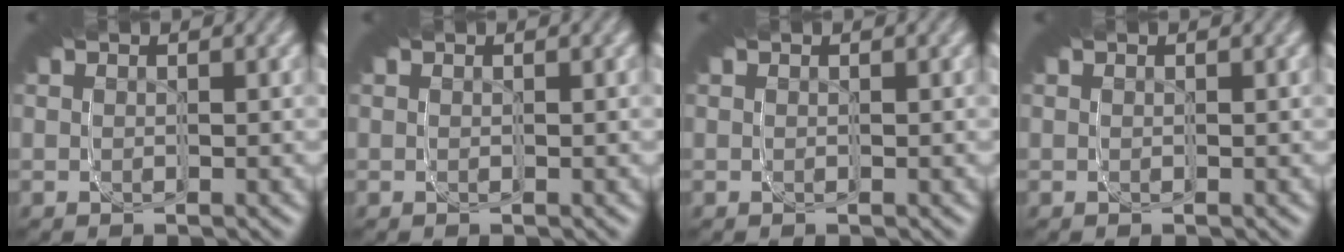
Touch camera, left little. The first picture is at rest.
{"total": 0.0}
{"total": 0.0}
{"total": 0.0}